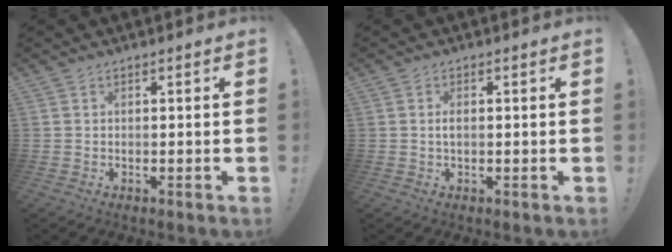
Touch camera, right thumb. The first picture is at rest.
{"total": 1.3, "force": [-0.1, 0.5, 1.2], "torque": [-0.027, 0.004, -0.002]}